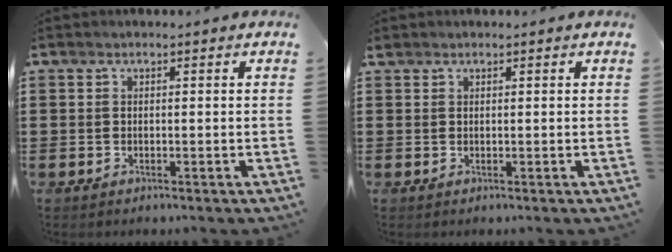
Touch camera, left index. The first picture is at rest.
{"total": 0.5, "force": [0.4, 0.3, 0.1], "torque": [-0.005, 0.002, 0.009]}